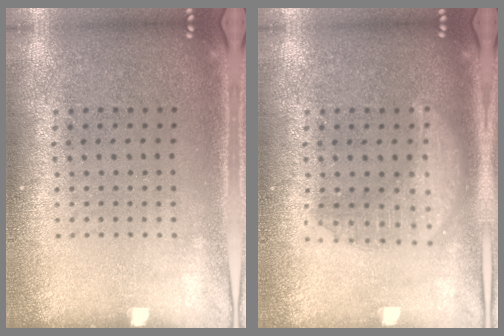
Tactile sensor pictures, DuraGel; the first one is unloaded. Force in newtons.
{"total": 2.8, "press": 2.8, "slide": 0.3}